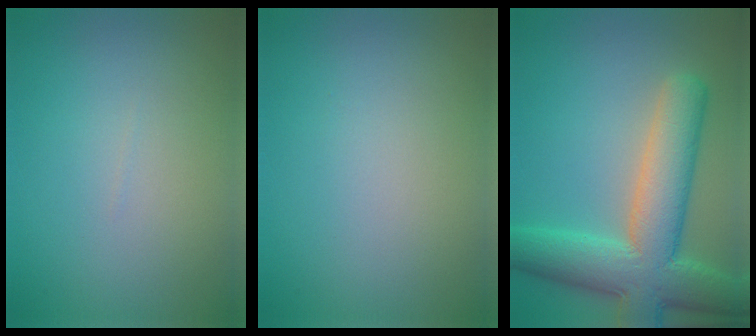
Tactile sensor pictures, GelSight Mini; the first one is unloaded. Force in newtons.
{"total": 0.0}
{"total": 9.8, "press": 9.7, "slide": 0.6}